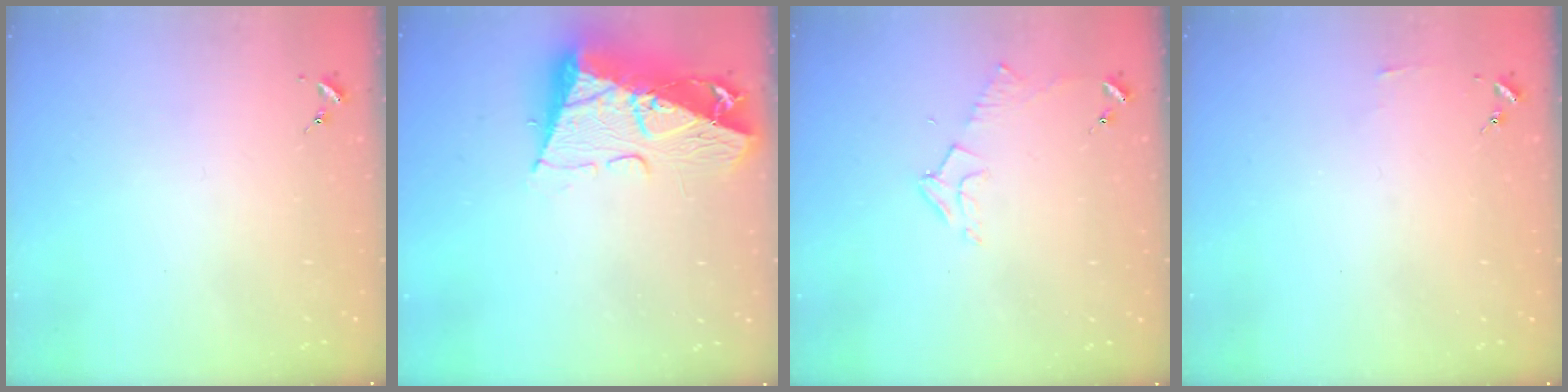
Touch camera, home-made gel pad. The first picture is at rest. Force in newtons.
{"total": 17.4, "press": 17.3, "slide": 1.6}
{"total": 5.9, "press": 5.9, "slide": 0.8}
{"total": 2.8, "press": 2.8, "slide": 0.3}